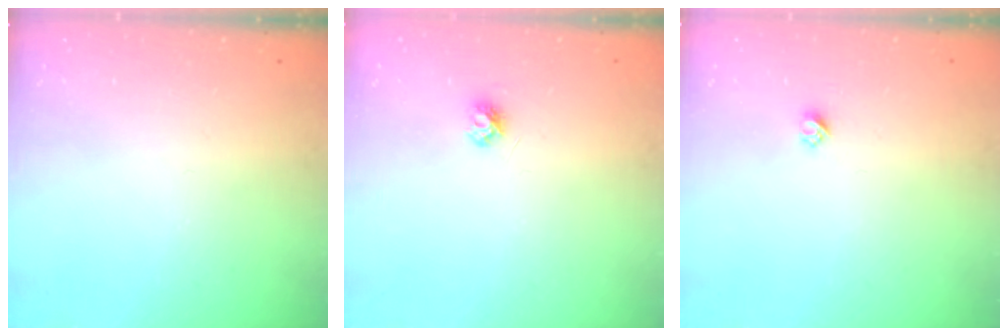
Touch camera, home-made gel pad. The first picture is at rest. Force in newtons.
{"total": 3.9, "press": 3.8, "slide": 0.7}
{"total": 2.4, "press": 2.4, "slide": 0.2}